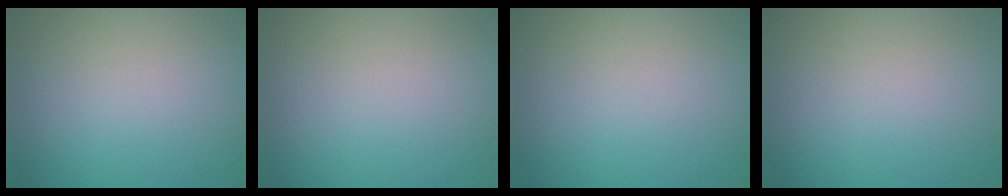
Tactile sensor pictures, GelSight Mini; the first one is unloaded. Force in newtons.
{"total": 0.0}
{"total": 0.0}
{"total": 0.0}